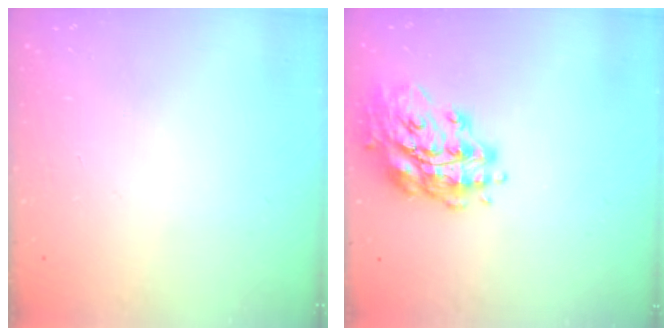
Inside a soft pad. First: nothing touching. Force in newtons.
{"total": 16.1, "press": 15.9, "slide": 2.1}